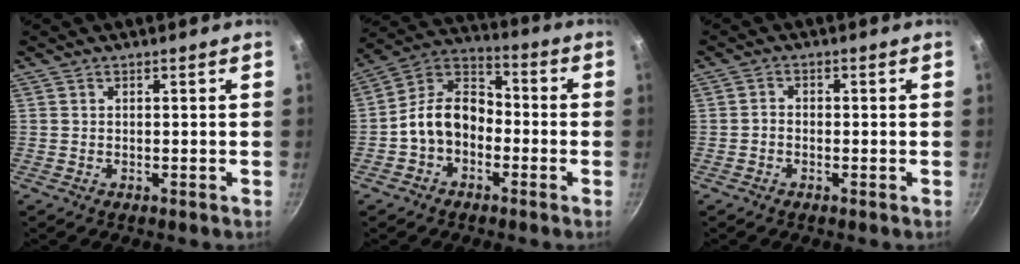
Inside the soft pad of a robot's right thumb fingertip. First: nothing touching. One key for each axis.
{"total": 11.4, "fx": -2.8, "fy": 8.3, "fz": 7.3, "tx": -0.095, "ty": 0.050, "tz": -0.072}
{"total": 1.1, "fx": -0.4, "fy": 0.8, "fz": 0.6, "tx": -0.012, "ty": 0.005, "tz": -0.009}